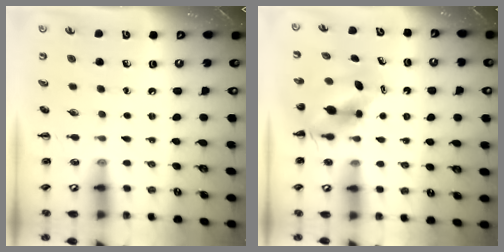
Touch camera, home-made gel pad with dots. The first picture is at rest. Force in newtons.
{"total": 5.6, "press": 5.5, "slide": 1.1}